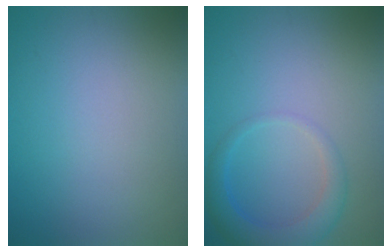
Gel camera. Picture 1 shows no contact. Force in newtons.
{"total": 3.4, "press": 3.4, "slide": 0.2}